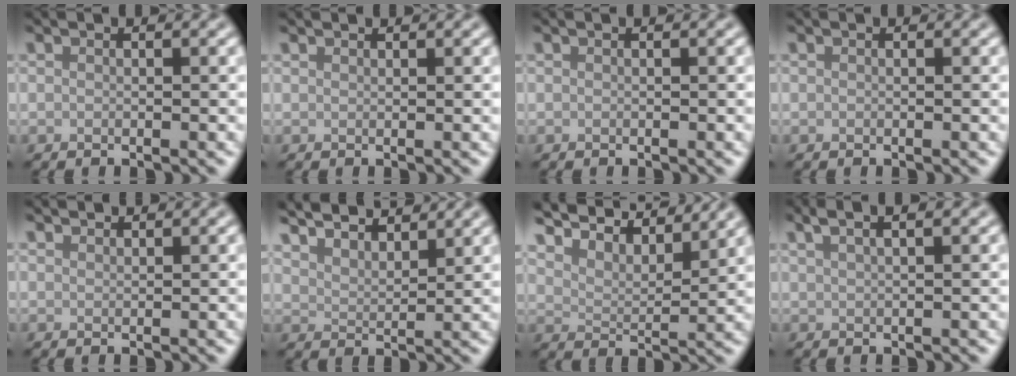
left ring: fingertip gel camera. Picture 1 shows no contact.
{"total": 0.7, "force": [0.7, 0.0, 0.0], "torque": [0.002, -0.001, 0.013]}
{"total": 0.0}
{"total": 0.0}
{"total": 1.6, "force": [1.6, 0.1, 0.2], "torque": [-0.004, 0.001, 0.024]}
{"total": 6.7, "force": [5.9, 1.8, 2.7], "torque": [-0.033, 0.015, 0.076]}
{"total": 10.1, "force": [8.8, 2.7, 4.1], "torque": [-0.081, 0.010, 0.128]}
{"total": 4.3, "force": [2.8, 1.7, 2.8], "torque": [-0.018, 0.024, 0.017]}